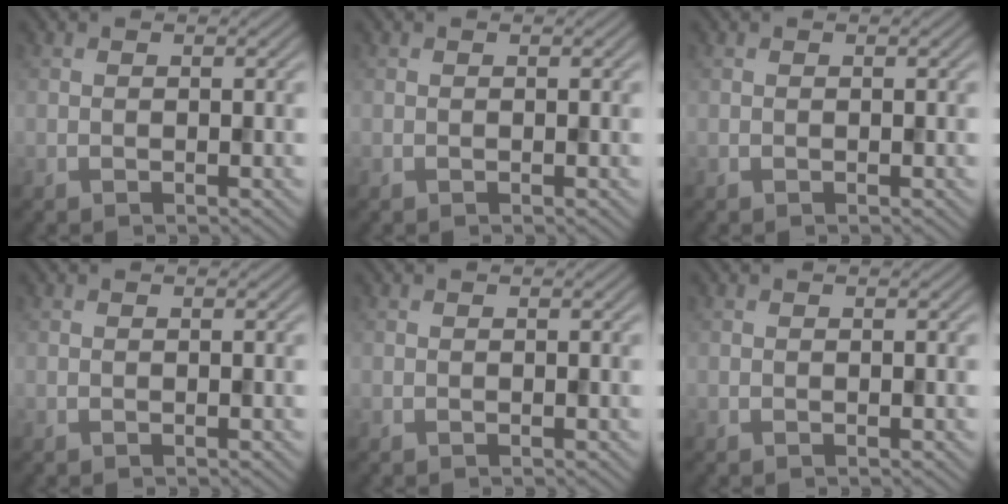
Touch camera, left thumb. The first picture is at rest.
{"total": 0.0}
{"total": 0.0}
{"total": 0.0}
{"total": 0.0}
{"total": 0.0}